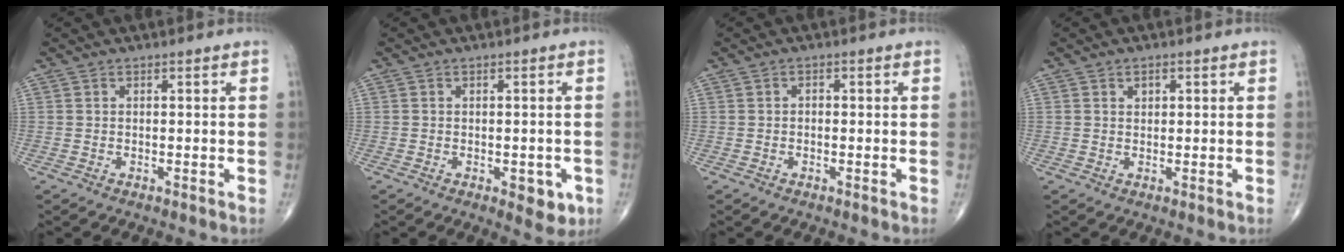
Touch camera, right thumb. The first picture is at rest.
{"total": 4.6, "force": [-1.6, 2.3, 3.7], "torque": [-0.027, -0.003, -0.016]}
{"total": 0.8, "force": [-0.2, 0.5, 0.6], "torque": [-0.005, 0.003, -0.006]}
{"total": 1.5, "force": [0.7, 1.0, 0.9], "torque": [-0.008, -0.002, 0.010]}